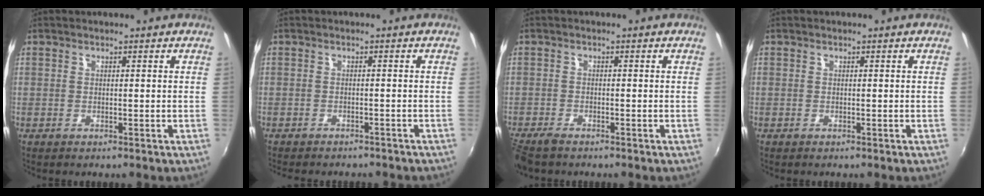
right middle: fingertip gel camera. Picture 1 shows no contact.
{"total": 7.2, "force": [-6.4, 2.0, 2.8], "torque": [-0.064, -0.017, -0.087]}
{"total": 4.8, "force": [-4.1, 1.2, 2.2], "torque": [-0.061, -0.024, -0.080]}
{"total": 0.0}